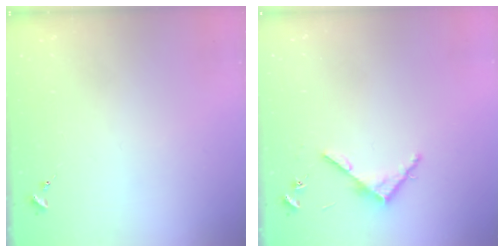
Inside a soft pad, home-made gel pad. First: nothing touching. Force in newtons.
{"total": 4.2, "press": 4.2, "slide": 0.4}